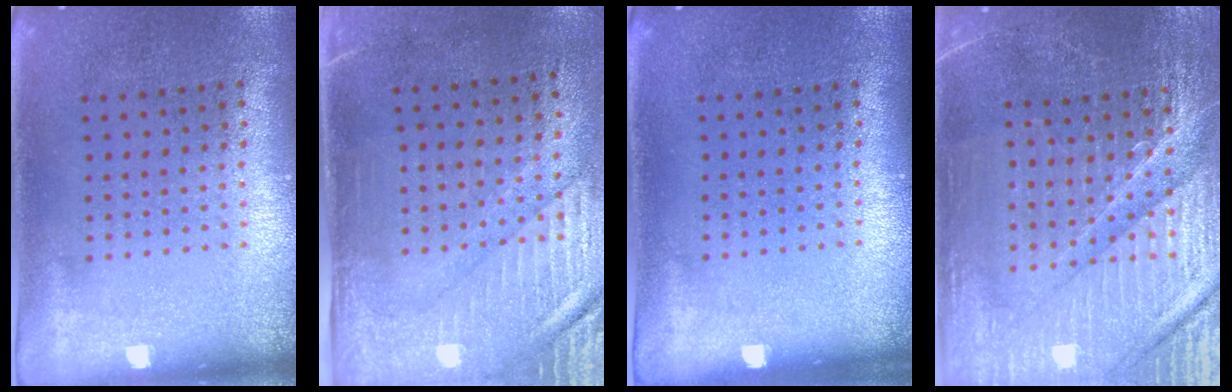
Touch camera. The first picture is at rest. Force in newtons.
{"total": 3.0, "press": 2.5, "slide": 1.6}
{"total": 0.0}
{"total": 5.1, "press": 4.8, "slide": 1.8}